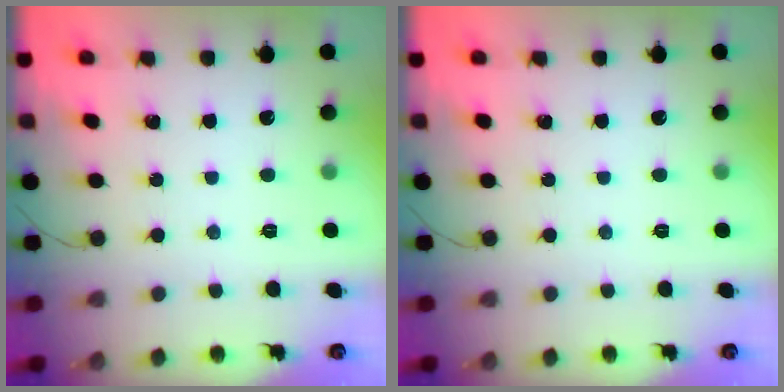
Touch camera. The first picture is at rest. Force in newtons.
{"total": 0.0}